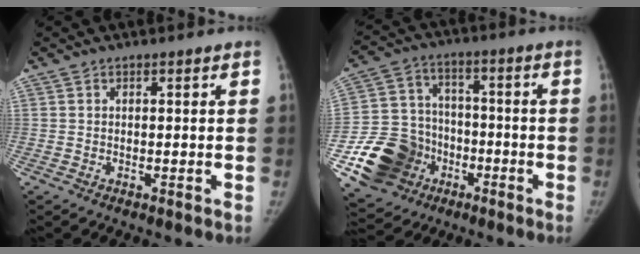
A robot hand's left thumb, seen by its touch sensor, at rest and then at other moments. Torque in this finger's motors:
{"motor_torque": [-0.42, 0.60, 0.09, 0.12, 0.06]}